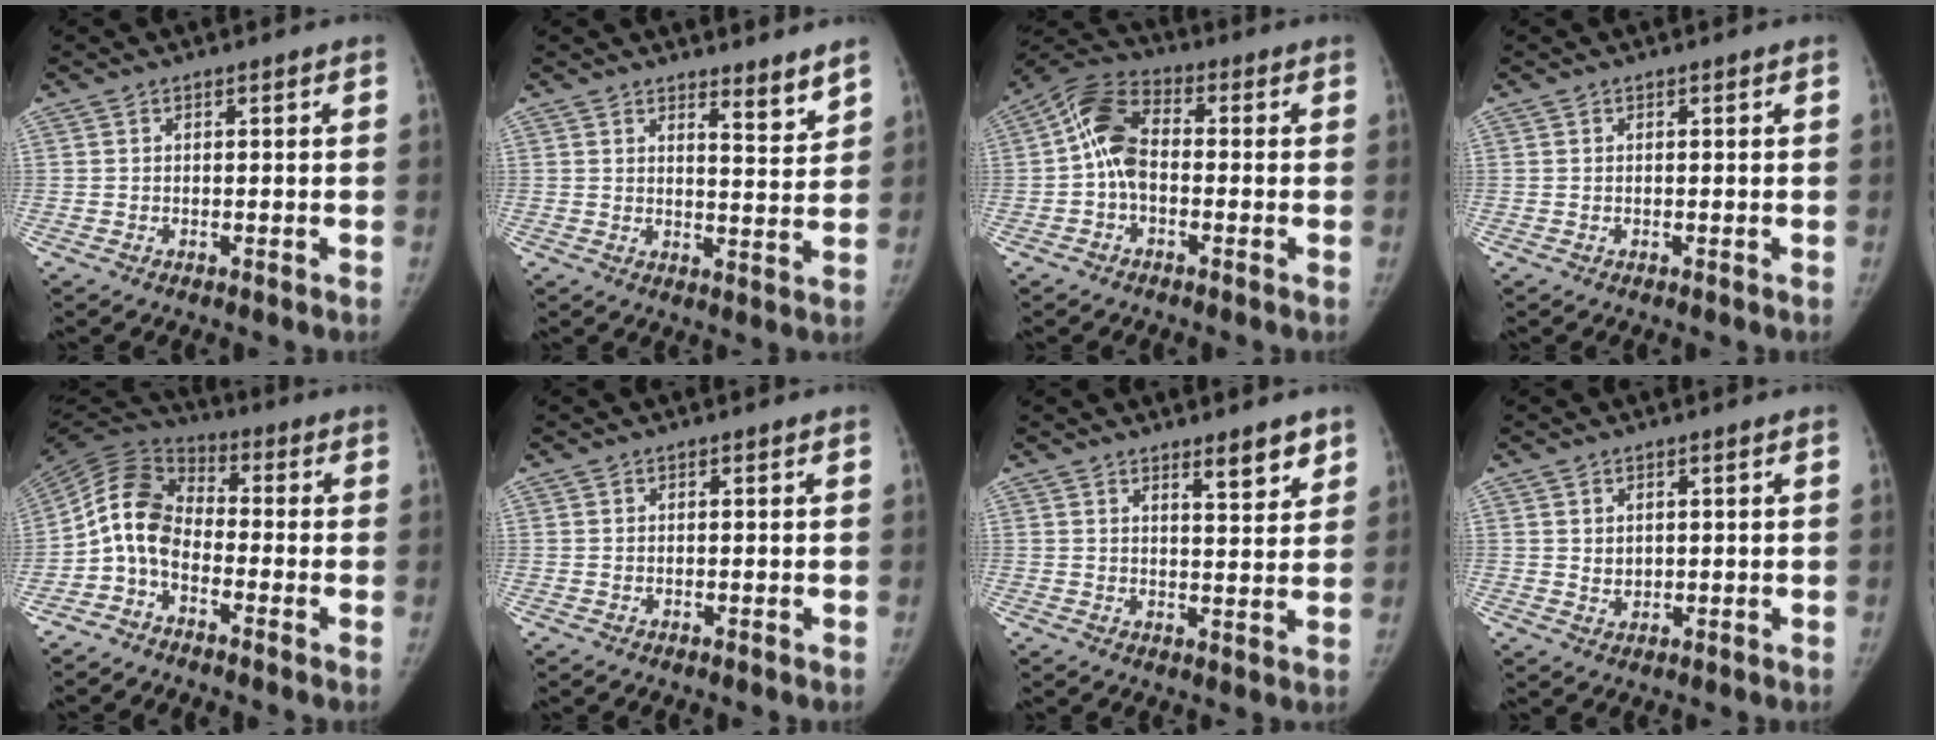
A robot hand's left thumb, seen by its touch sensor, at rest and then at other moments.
{"total": 4.8, "force": [4.0, 0.7, 2.4], "torque": [-0.023, -0.040, 0.058]}
{"total": 9.1, "force": [-0.7, 5.8, 7.0], "torque": [-0.126, 0.028, -0.029]}
{"total": 0.0}
{"total": 9.7, "force": [-2.9, 6.5, 6.6], "torque": [-0.125, 0.052, -0.075]}
{"total": 0.0}
{"total": 5.5, "force": [3.9, 1.4, 3.6], "torque": [-0.038, -0.030, 0.055]}
{"total": 2.0, "force": [0.6, 1.6, 1.1], "torque": [-0.011, -0.008, 0.018]}